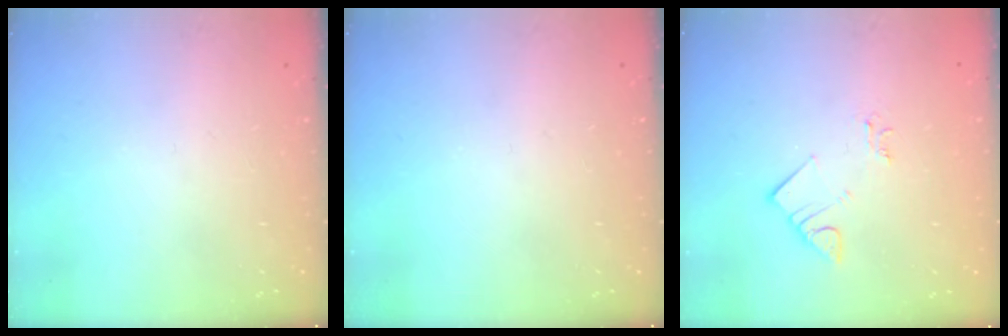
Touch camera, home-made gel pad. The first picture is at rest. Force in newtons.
{"total": 0.0}
{"total": 3.3, "press": 3.3, "slide": 0.3}